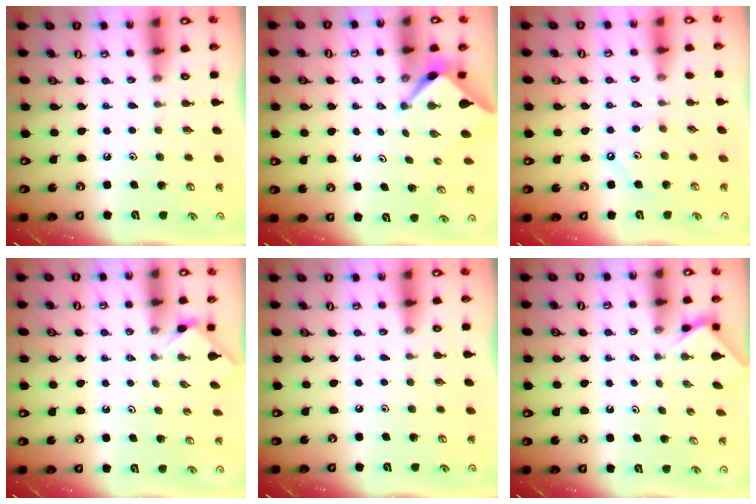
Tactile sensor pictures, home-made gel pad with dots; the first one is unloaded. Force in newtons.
{"total": 2.6, "press": 2.6, "slide": 0.3}
{"total": 1.5, "press": 1.4, "slide": 0.2}
{"total": 1.3, "press": 1.2, "slide": 0.4}
{"total": 0.0}
{"total": 1.9, "press": 1.9, "slide": 0.3}